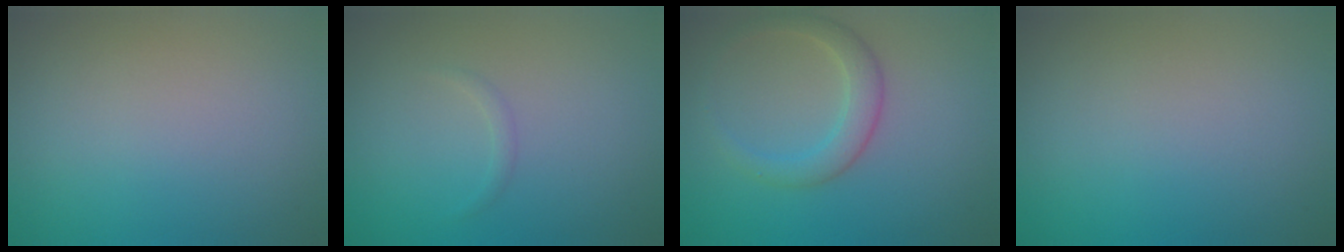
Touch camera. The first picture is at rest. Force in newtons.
{"total": 0.7, "press": 0.7, "slide": 0.1}
{"total": 2.8, "press": 2.8, "slide": 0.0}
{"total": 0.0}